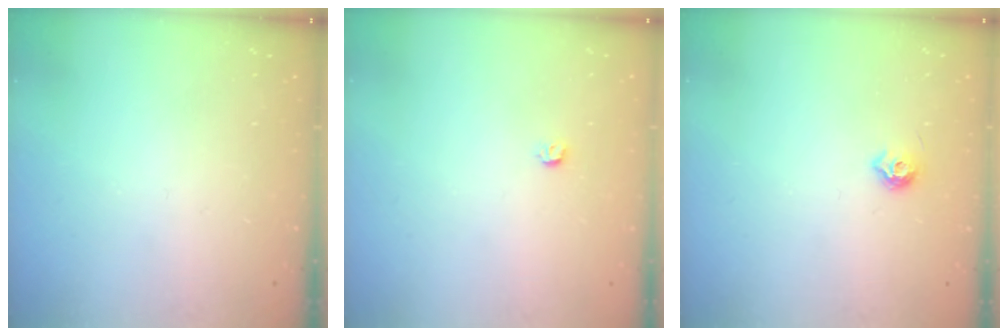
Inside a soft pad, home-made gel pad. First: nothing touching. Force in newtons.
{"total": 3.2, "press": 3.2, "slide": 0.6}
{"total": 6.1, "press": 6.0, "slide": 0.9}